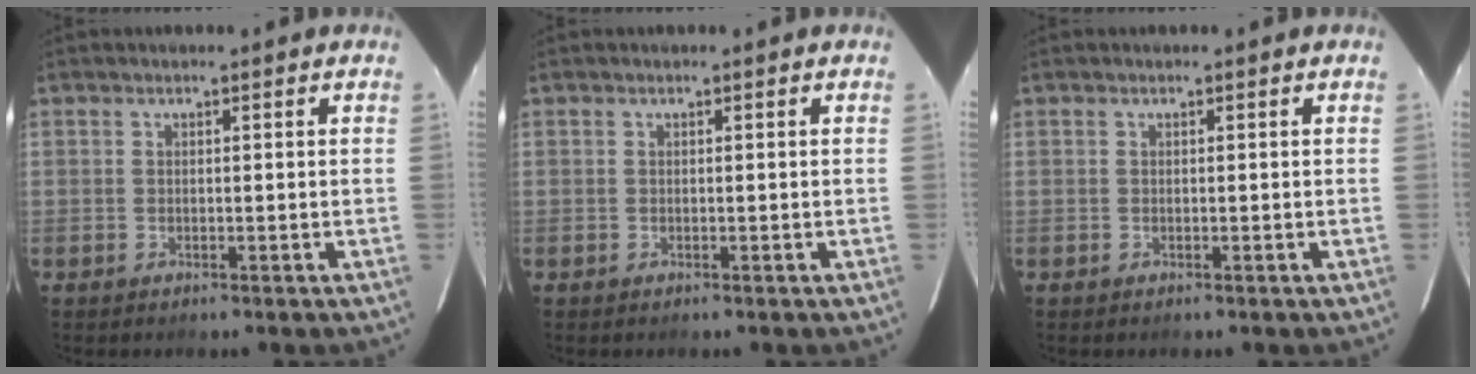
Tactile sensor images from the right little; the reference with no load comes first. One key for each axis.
{"total": 0.0}
{"total": 0.0}